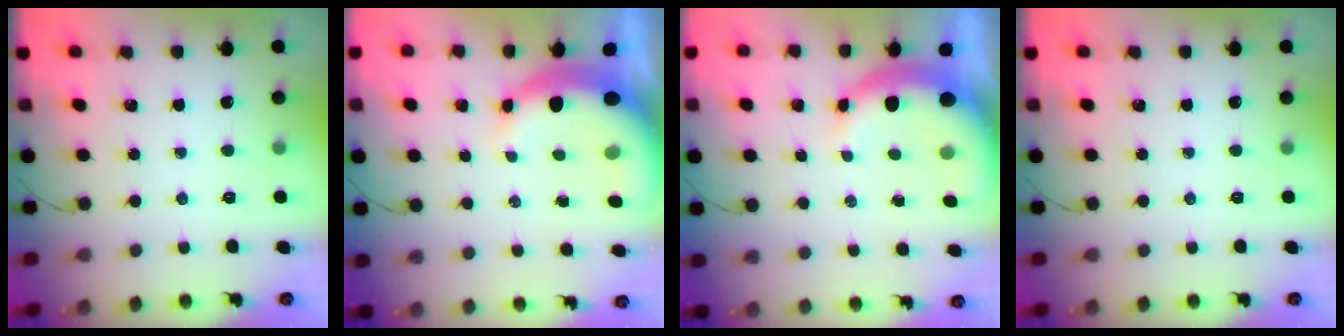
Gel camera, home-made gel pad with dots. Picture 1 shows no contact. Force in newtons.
{"total": 9.4, "press": 9.2, "slide": 1.9}
{"total": 8.4, "press": 8.2, "slide": 1.4}
{"total": 0.0}